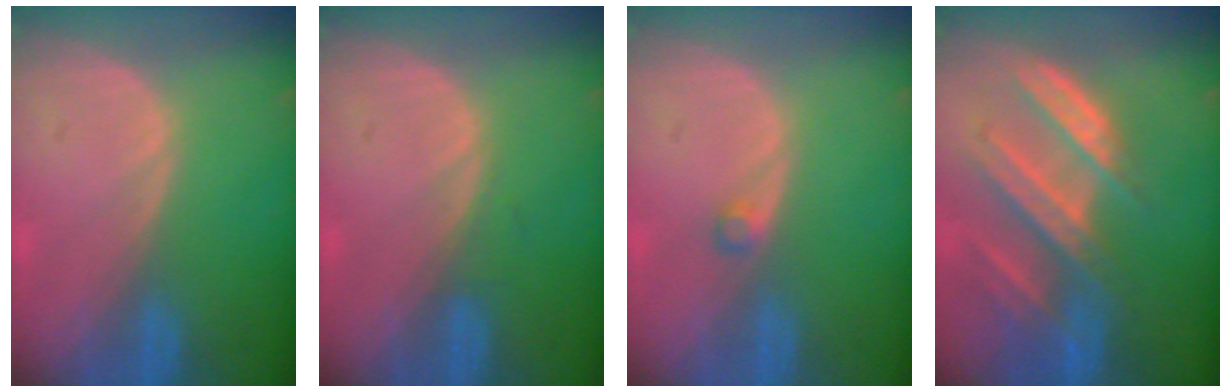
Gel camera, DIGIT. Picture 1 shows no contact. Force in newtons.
{"total": 0.6, "press": 0.6, "slide": 0.2}
{"total": 1.2, "press": 1.2, "slide": 0.2}
{"total": 9.2, "press": 8.1, "slide": 4.3}